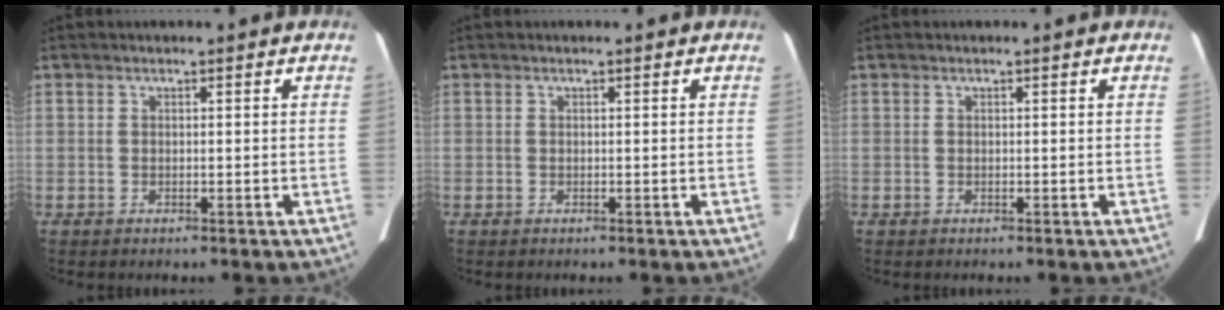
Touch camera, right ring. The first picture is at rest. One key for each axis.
{"total": 0.0}
{"total": 0.0}